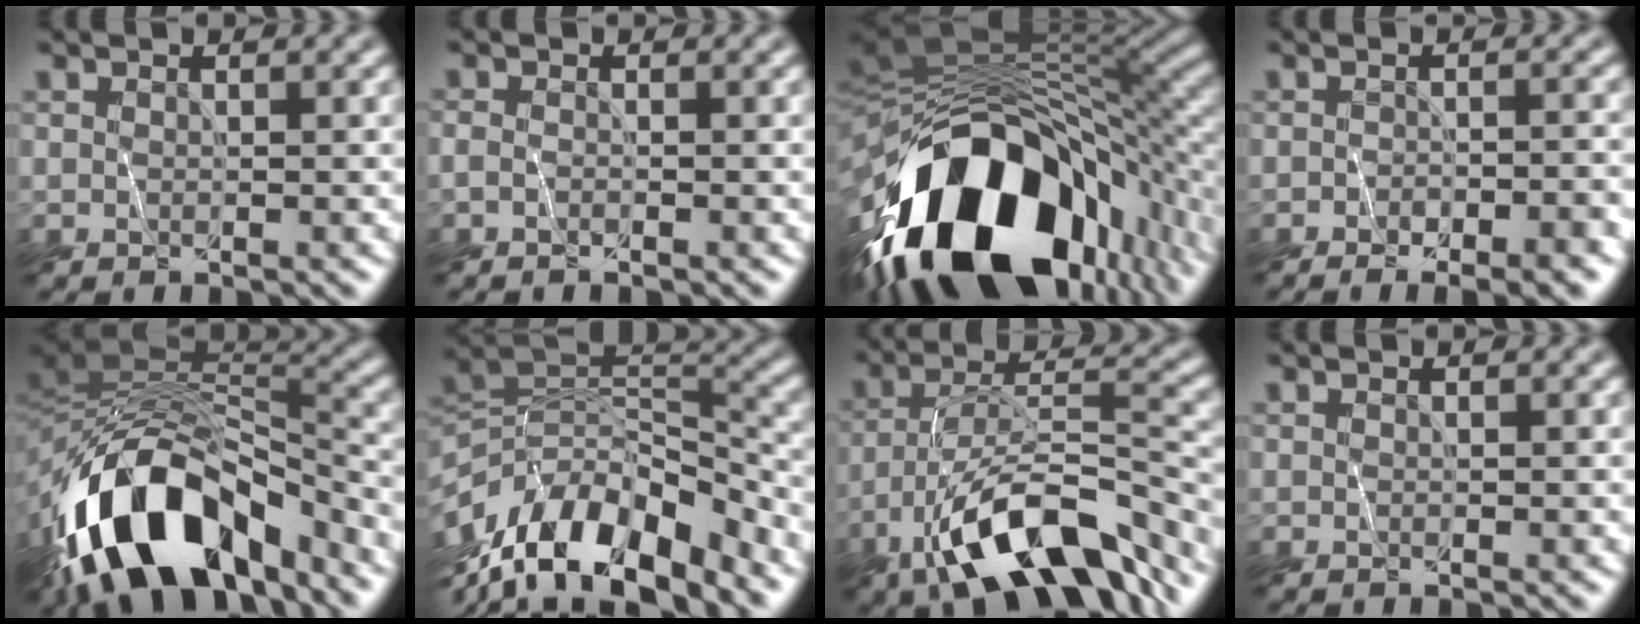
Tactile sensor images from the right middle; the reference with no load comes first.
{"total": 0.9, "force": [-0.7, 0.2, 0.5], "torque": [-0.018, -0.002, -0.019]}
{"total": 17.5, "force": [-8.3, 8.6, 12.7], "torque": [-0.220, -0.040, -0.116]}
{"total": 5.2, "force": [-3.5, 1.7, 3.5], "torque": [-0.042, -0.003, -0.051]}
{"total": 13.8, "force": [-8.7, 6.4, 8.6], "torque": [-0.152, 0.015, -0.154]}
{"total": 12.5, "force": [-9.4, 4.6, 6.9], "torque": [-0.129, 0.021, -0.167]}
{"total": 10.9, "force": [-7.0, 3.3, 7.6], "torque": [-0.138, 0.004, -0.133]}
{"total": 0.0}